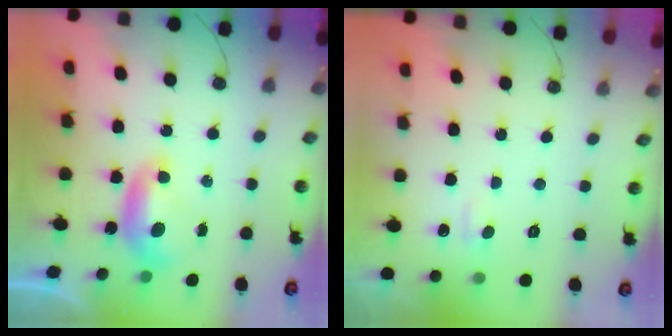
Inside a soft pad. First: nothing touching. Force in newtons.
{"total": 0.9, "press": 0.6, "slide": 0.6}